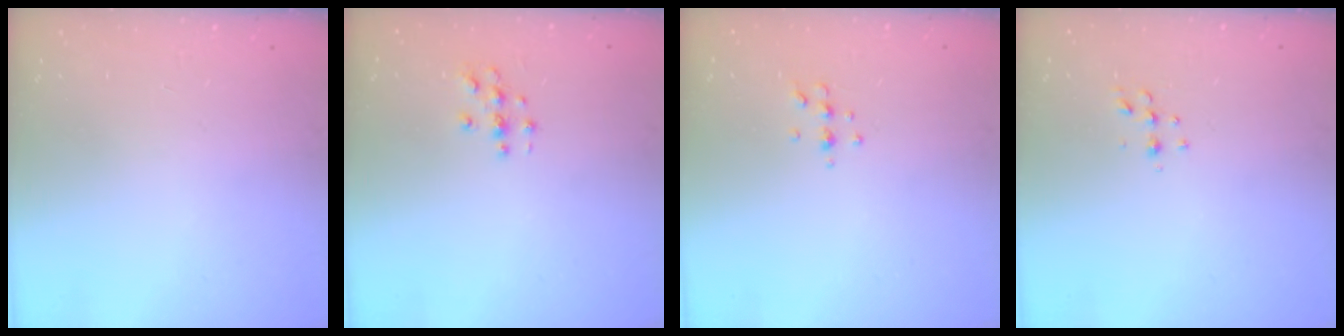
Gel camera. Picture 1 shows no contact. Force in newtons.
{"total": 2.8, "press": 2.8, "slide": 0.3}
{"total": 5.2, "press": 5.0, "slide": 1.1}
{"total": 4.9, "press": 4.8, "slide": 1.0}